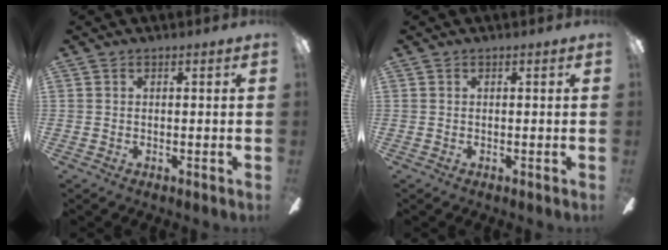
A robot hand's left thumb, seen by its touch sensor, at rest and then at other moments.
{"total": 0.0}